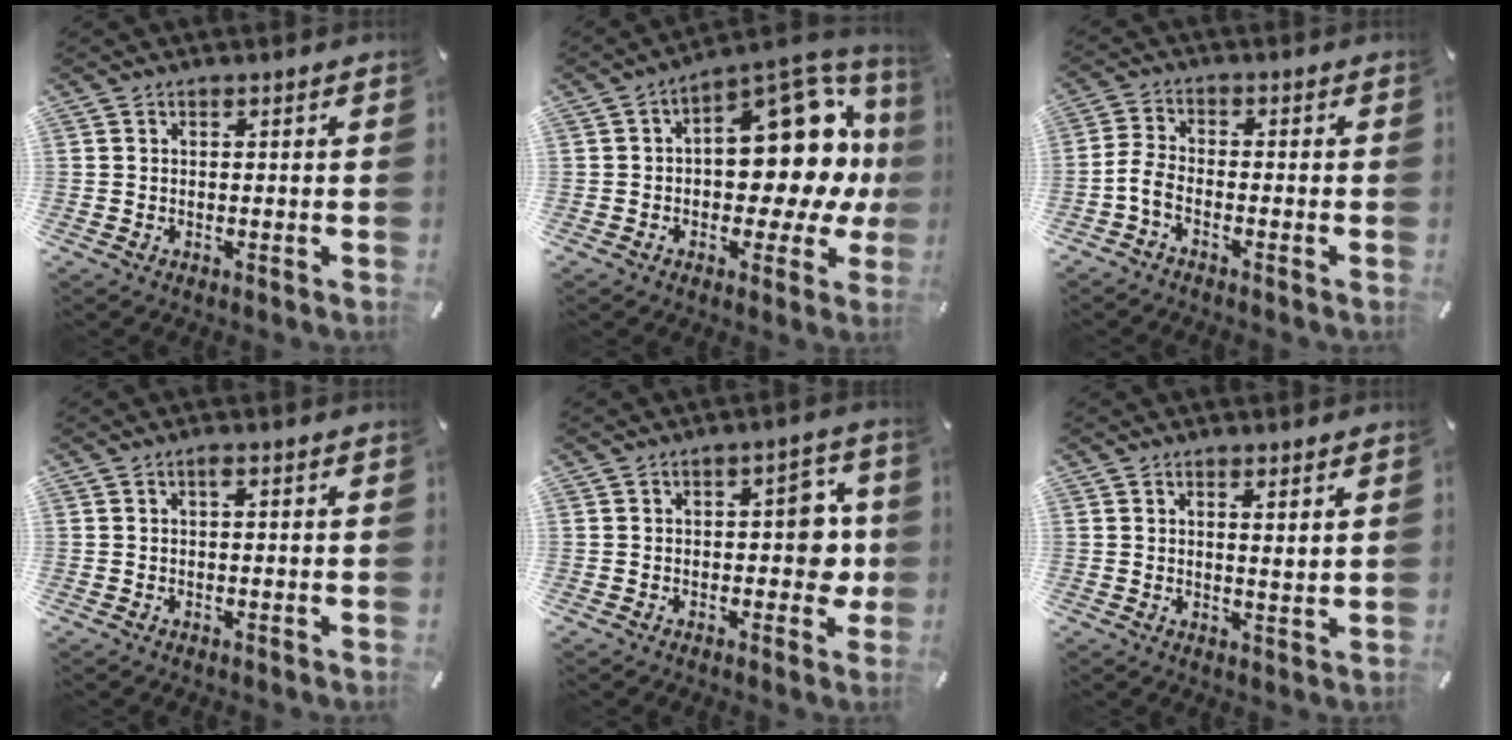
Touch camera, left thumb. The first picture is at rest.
{"total": 22.6, "force": [4.6, 12.4, 18.3], "torque": [-0.218, -0.050, 0.081]}
{"total": 4.2, "force": [-2.4, 2.0, 2.8], "torque": [-0.068, 0.005, -0.046]}
{"total": 1.1, "force": [0.2, 0.2, 1.1], "torque": [-0.023, 0.001, 0.003]}
{"total": 9.7, "force": [-0.3, 5.7, 7.9], "torque": [-0.088, 0.006, -0.009]}
{"total": 2.3, "force": [1.9, -0.4, 1.3], "torque": [-0.027, -0.011, 0.033]}